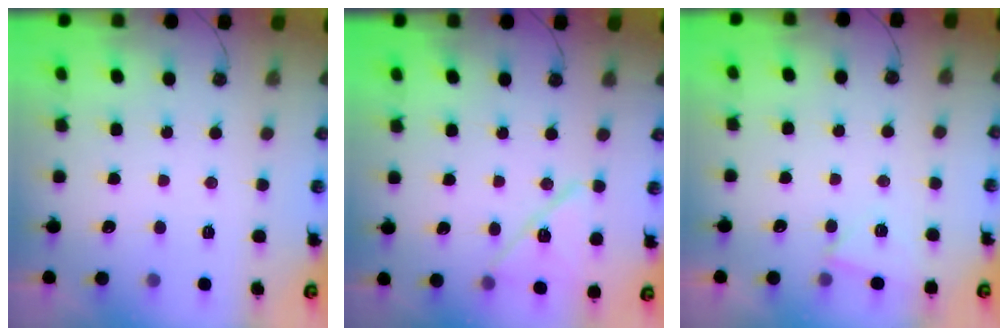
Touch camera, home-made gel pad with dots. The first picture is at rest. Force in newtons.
{"total": 12.4, "press": 9.5, "slide": 8.1}
{"total": 4.2, "press": 3.2, "slide": 2.8}